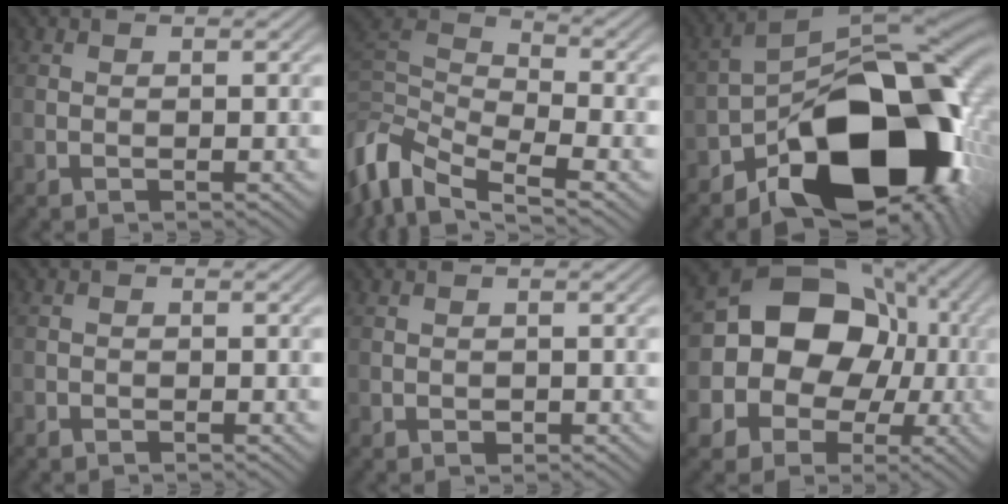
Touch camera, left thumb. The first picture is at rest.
{"total": 10.7, "force": [-4.8, 4.9, 8.2], "torque": [-0.189, -0.005, -0.111]}
{"total": 19.1, "force": [-8.2, 10.5, 13.7], "torque": [-0.181, -0.023, -0.135]}
{"total": 0.7, "force": [-0.6, 0.3, 0.1], "torque": [0.000, -0.003, -0.012]}
{"total": 0.6, "force": [-0.3, 0.5, 0.3], "torque": [-0.004, -0.001, -0.004]}
{"total": 14.8, "force": [-0.1, 12.8, 7.4], "torque": [-0.165, 0.001, -0.021]}